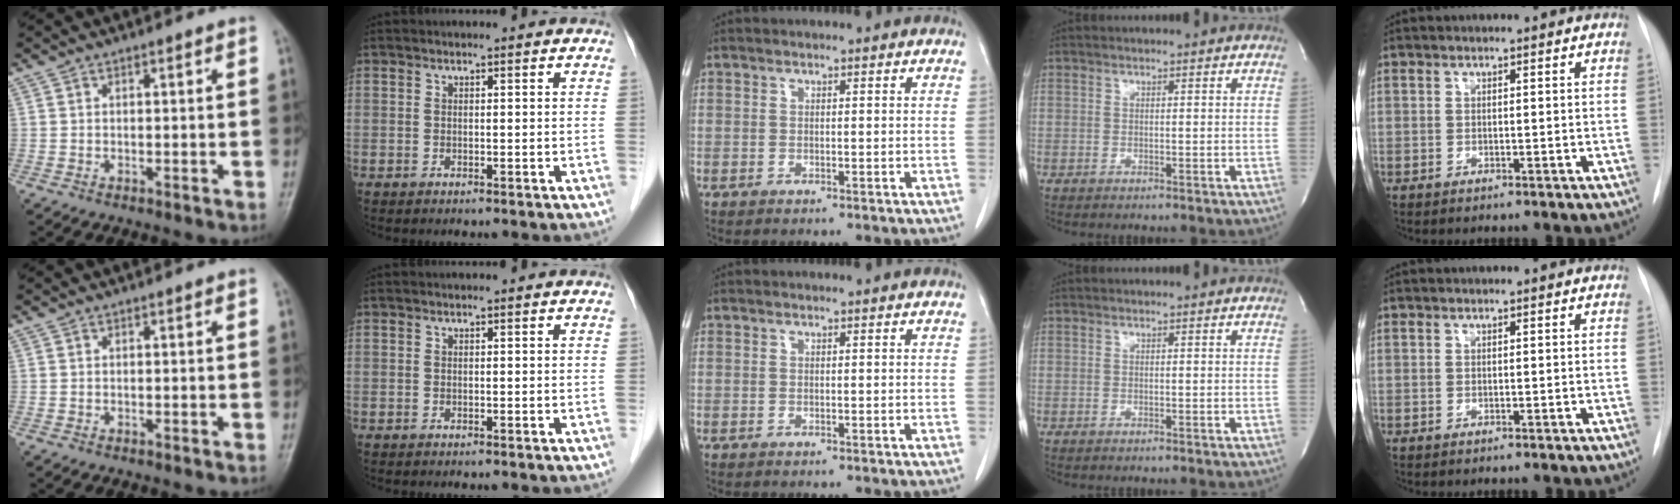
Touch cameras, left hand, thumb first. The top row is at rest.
{}